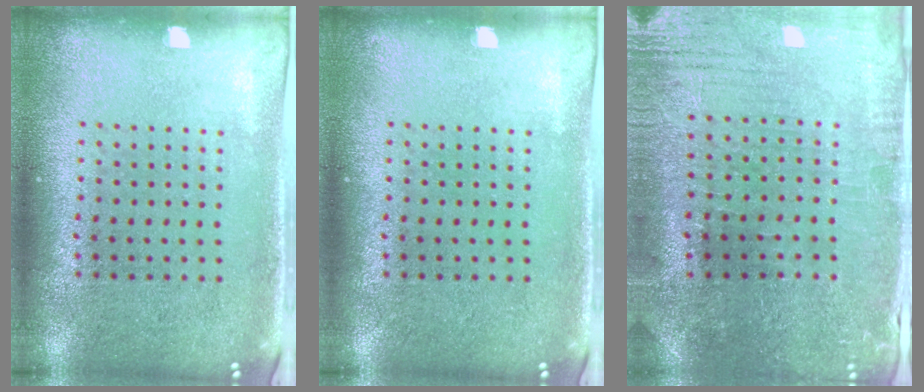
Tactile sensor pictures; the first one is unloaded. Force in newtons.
{"total": 0.0}
{"total": 0.8, "press": 0.7, "slide": 0.4}